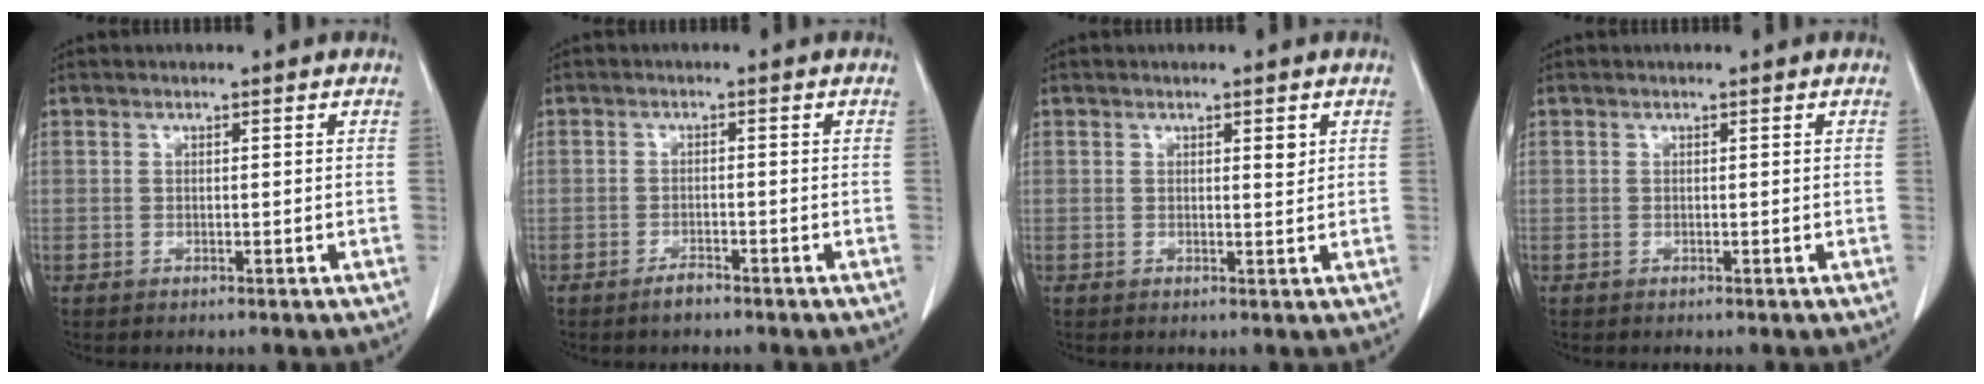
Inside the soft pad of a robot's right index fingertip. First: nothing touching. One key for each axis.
{"total": 1.9, "fx": -1.5, "fy": 0.5, "fz": 0.9, "tx": -0.018, "ty": 0.000, "tz": -0.025}
{"total": 1.4, "fx": 0.6, "fy": 0.3, "fz": 1.2, "tx": -0.018, "ty": -0.002, "tz": 0.008}
{"total": 0.0}